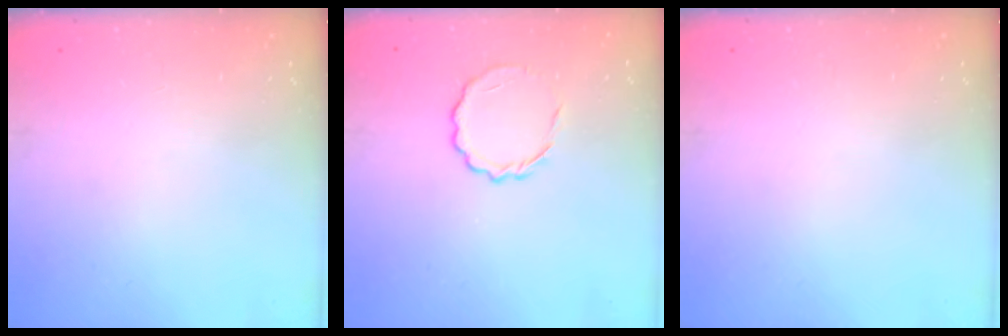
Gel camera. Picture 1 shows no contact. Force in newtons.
{"total": 5.5, "press": 5.3, "slide": 1.6}
{"total": 0.0}